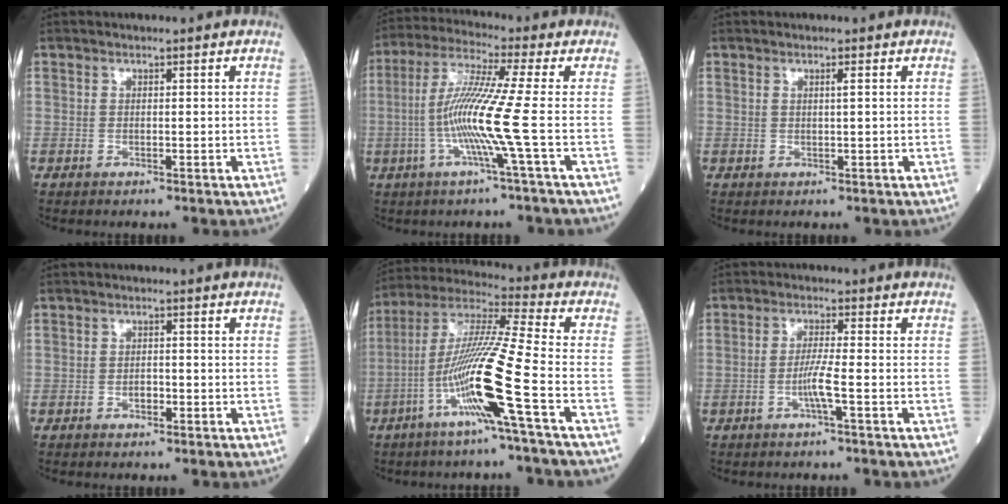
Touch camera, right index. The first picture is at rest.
{"total": 10.4, "force": [-2.1, -2.1, 9.9], "torque": [-0.203, -0.005, -0.048]}
{"total": 0.8, "force": [0.3, -0.1, 0.7], "torque": [-0.016, 0.000, 0.006]}
{"total": 1.4, "force": [-0.6, 0.7, 1.0], "torque": [-0.016, 0.004, -0.008]}
{"total": 14.9, "force": [-5.3, -1.8, 13.8], "torque": [-0.275, -0.008, -0.106]}
{"total": 3.3, "force": [-1.2, -0.7, 3.0], "torque": [-0.062, -0.001, -0.024]}